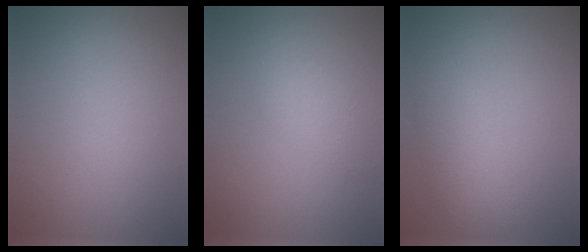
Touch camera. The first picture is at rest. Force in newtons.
{"total": 1.8, "press": 1.8, "slide": 0.0}
{"total": 2.8, "press": 2.8, "slide": 0.1}